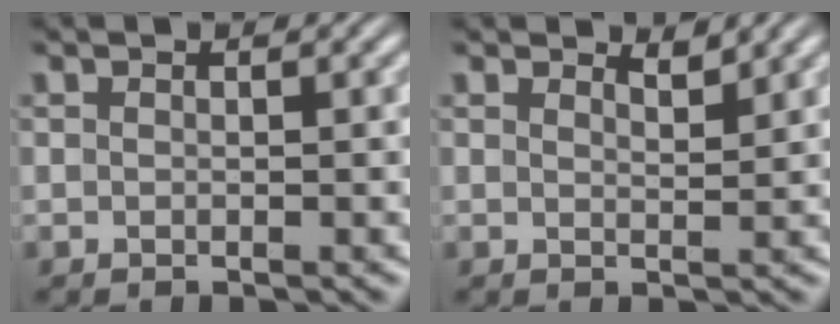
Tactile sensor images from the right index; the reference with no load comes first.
{"total": 1.7, "force": [1.6, -0.4, 0.2], "torque": [0.002, -0.009, 0.029]}